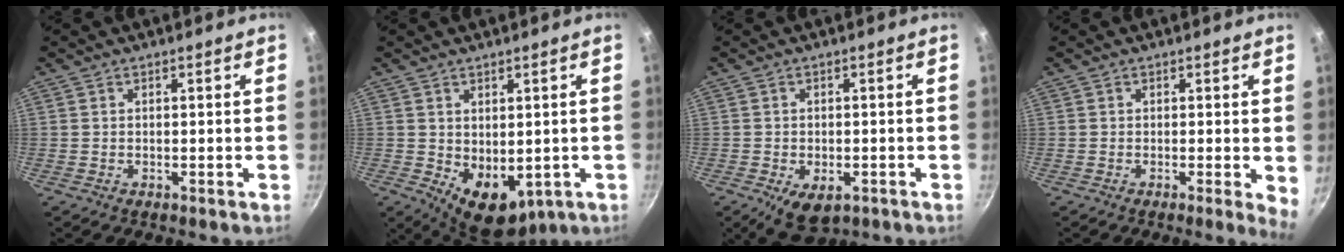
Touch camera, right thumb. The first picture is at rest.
{"total": 9.1, "force": [-0.8, 6.1, 6.6], "torque": [-0.073, -0.014, 0.012]}
{"total": 6.8, "force": [-2.8, 4.1, 4.7], "torque": [-0.061, 0.001, -0.032]}
{"total": 2.9, "force": [0.0, 0.6, 2.9], "torque": [-0.034, -0.007, -0.003]}